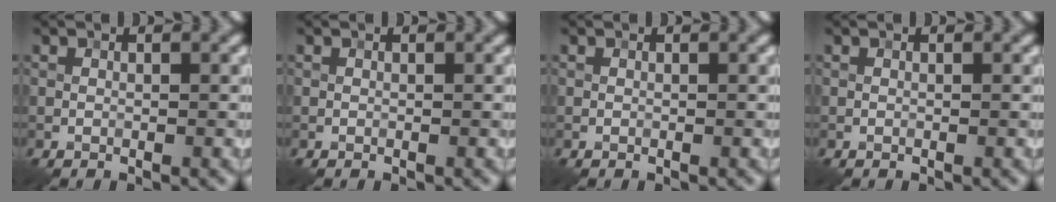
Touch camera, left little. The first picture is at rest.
{"total": 0.0}
{"total": 0.0}
{"total": 0.0}